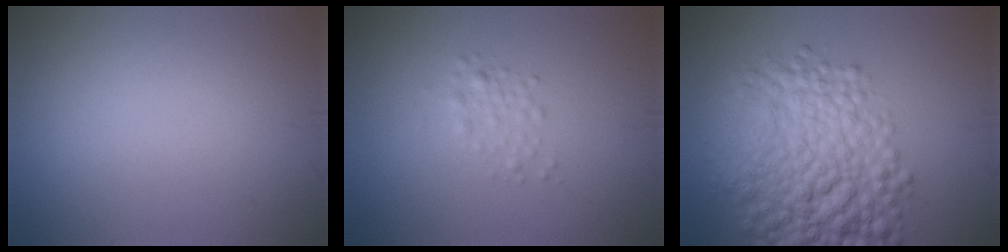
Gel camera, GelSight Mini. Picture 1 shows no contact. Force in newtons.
{"total": 1.3, "press": 1.3, "slide": 0.0}
{"total": 9.6, "press": 9.6, "slide": 0.3}